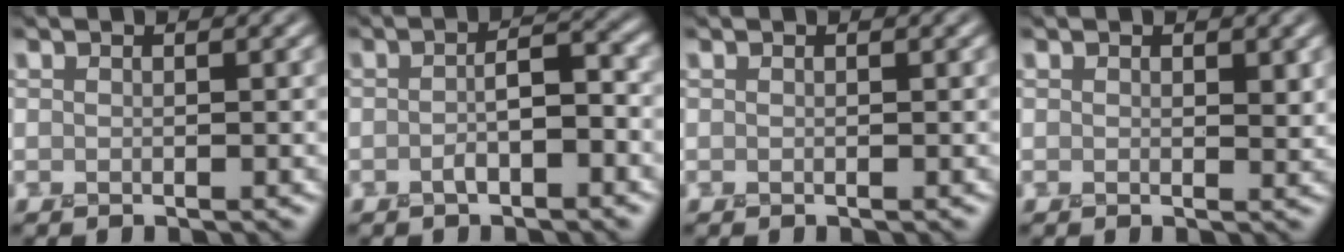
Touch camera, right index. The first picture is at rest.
{"total": 2.7, "force": [-1.0, 1.0, 2.4], "torque": [-0.048, 0.006, -0.019]}
{"total": 0.0}
{"total": 1.1, "force": [0.5, 0.6, 0.8], "torque": [-0.012, 0.001, 0.007]}